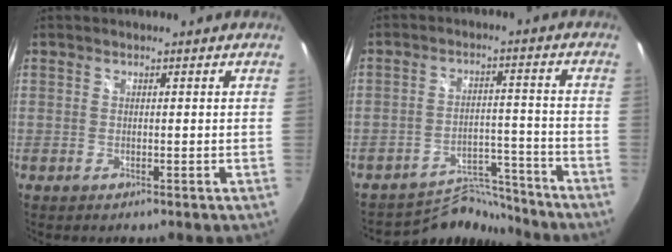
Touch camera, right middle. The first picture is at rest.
{"total": 8.5, "force": [-8.4, 1.2, -0.5], "torque": [-0.005, 0.019, -0.136]}